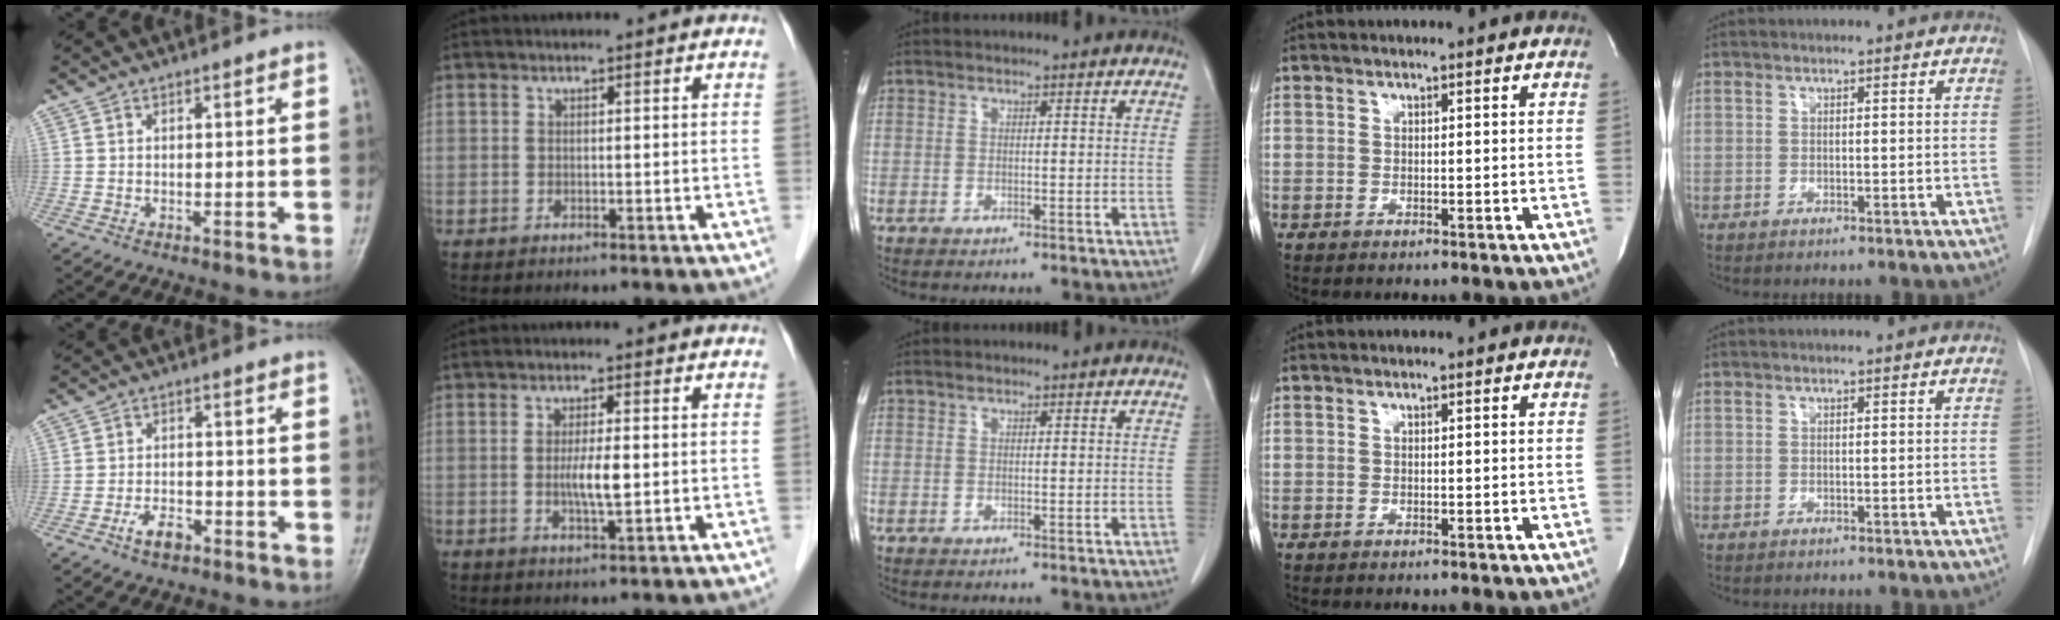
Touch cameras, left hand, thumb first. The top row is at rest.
{"thumb": {"total": 4.2, "force": [-2.5, 2.2, 2.5], "torque": [-0.039, 0.017, -0.046]}, "index": {"total": 4.0, "force": [-0.2, 0.3, 3.9], "torque": [-0.074, -0.006, -0.002]}}